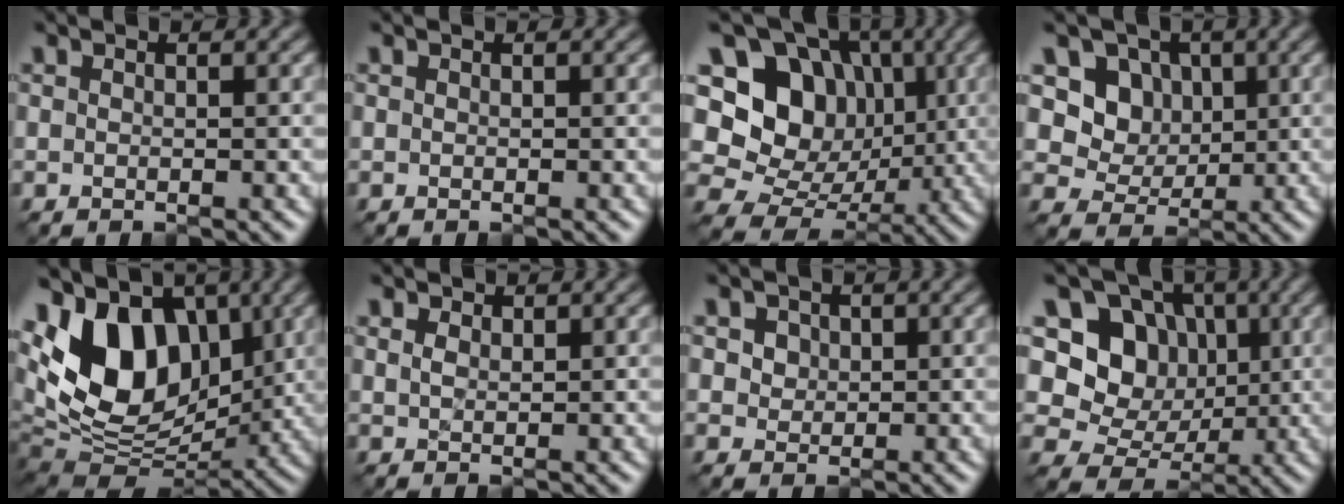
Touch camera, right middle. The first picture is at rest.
{"total": 0.0}
{"total": 13.6, "force": [2.8, 11.6, 6.6], "torque": [-0.147, 0.041, 0.035]}
{"total": 5.0, "force": [1.4, 4.4, 2.0], "torque": [-0.044, -0.020, 0.019]}
{"total": 12.4, "force": [2.9, 8.4, 8.7], "torque": [-0.159, 0.010, 0.034]}
{"total": 1.1, "force": [0.8, 0.6, 0.5], "torque": [-0.012, -0.003, 0.018]}
{"total": 3.2, "force": [1.5, 2.4, 1.5], "torque": [-0.048, 0.004, 0.024]}
{"total": 8.0, "force": [1.8, 6.8, 3.7], "torque": [-0.066, -0.001, 0.010]}